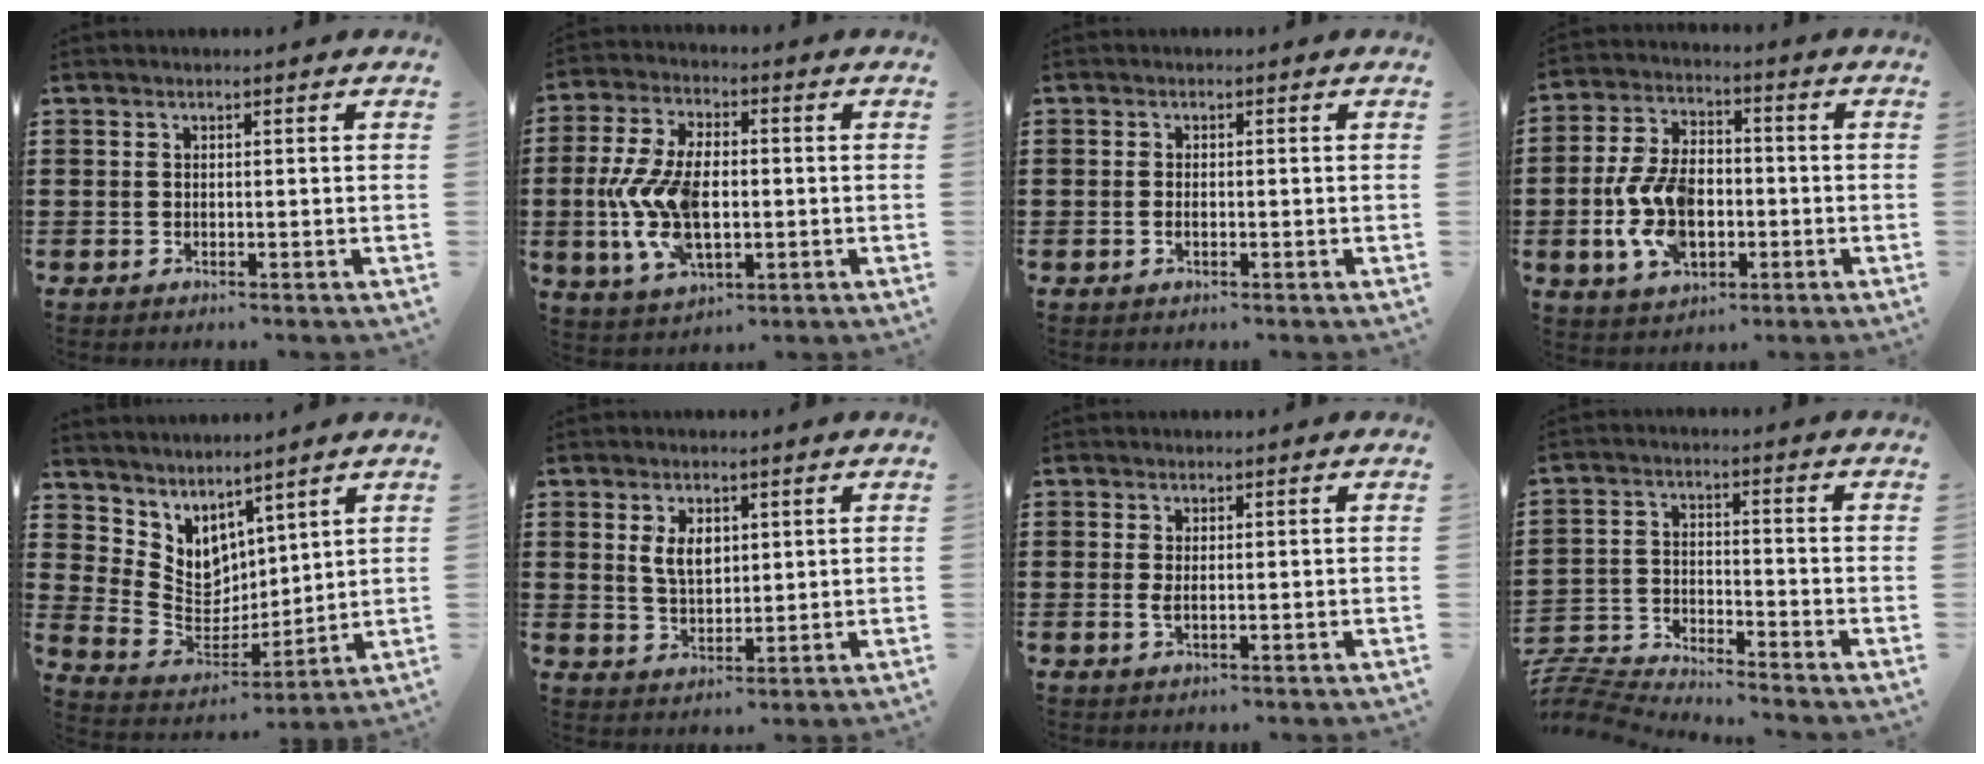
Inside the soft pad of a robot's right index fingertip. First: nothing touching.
{"total": 11.3, "force": [-1.2, 6.1, 9.5], "torque": [-0.229, -0.011, -0.026]}
{"total": 1.0, "force": [-0.3, 0.3, 0.9], "torque": [-0.020, -0.004, -0.003]}
{"total": 10.9, "force": [-2.0, 6.6, 8.4], "torque": [-0.202, 0.001, -0.041]}
{"total": 5.3, "force": [3.3, 4.0, 0.4], "torque": [-0.047, -0.044, 0.064]}
{"total": 4.5, "force": [1.5, 2.6, 3.3], "torque": [-0.064, 0.006, 0.024]}
{"total": 1.3, "force": [0.0, 0.4, 1.2], "torque": [-0.029, -0.001, -0.004]}
{"total": 5.5, "force": [-5.5, 0.1, 0.3], "torque": [-0.026, -0.002, -0.117]}